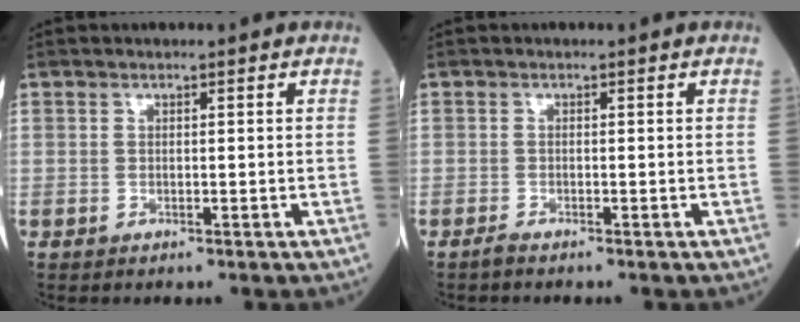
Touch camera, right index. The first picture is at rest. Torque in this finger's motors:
{"motor_torque": [-0.03, -0.04, 0.01, 0.02]}